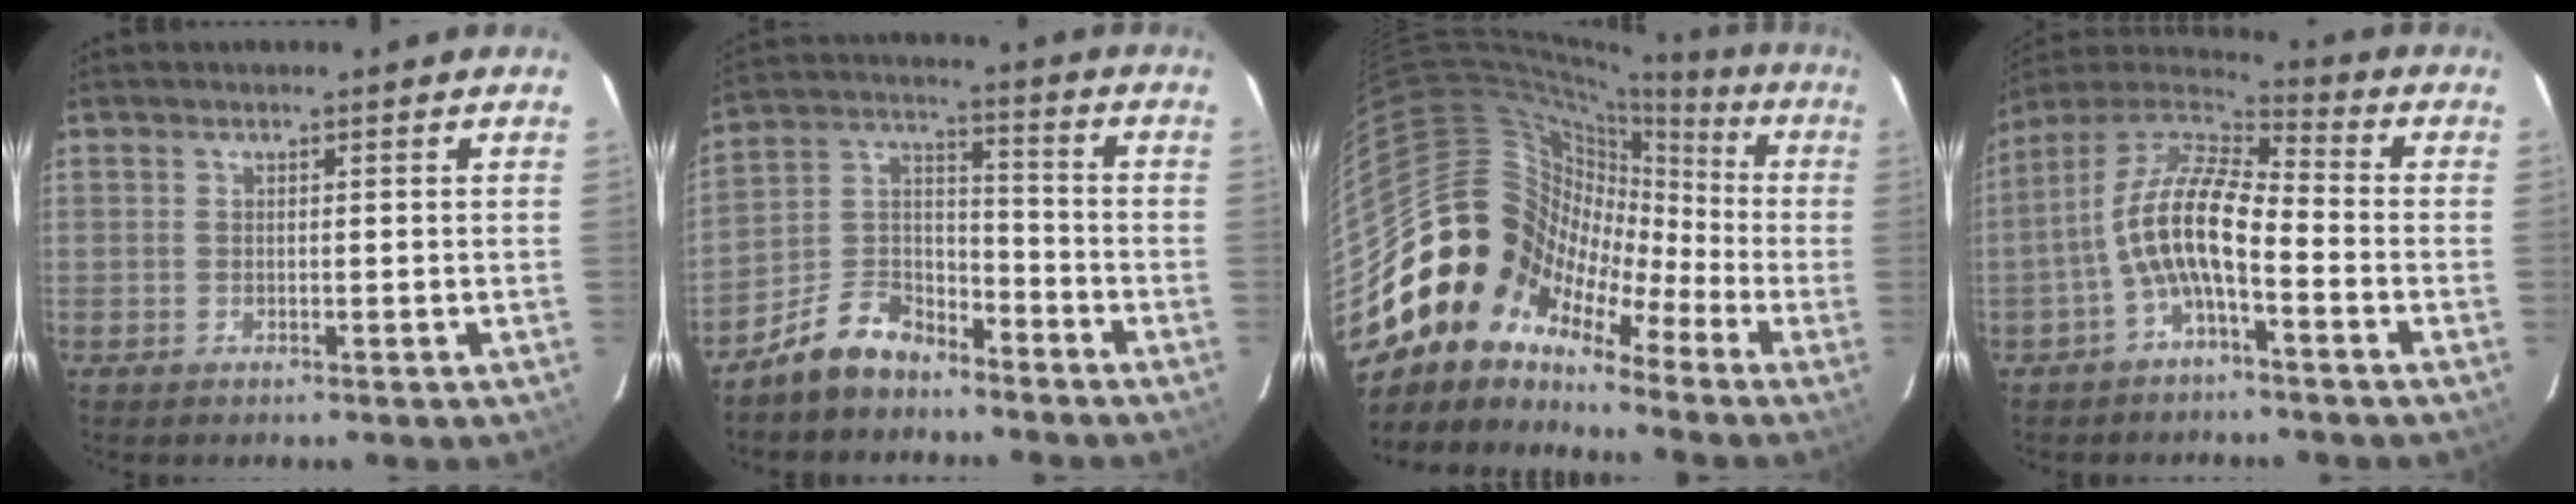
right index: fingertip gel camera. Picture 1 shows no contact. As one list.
[{"total": 9.9, "force": [-7.2, 5.4, 4.1], "torque": [-0.098, 0.044, -0.130]}, {"total": 13.5, "force": [-4.5, 11.9, 4.4], "torque": [-0.076, 0.014, -0.106]}, {"total": 11.7, "force": [-3.7, 3.9, 10.4], "torque": [-0.213, 0.011, -0.072]}]